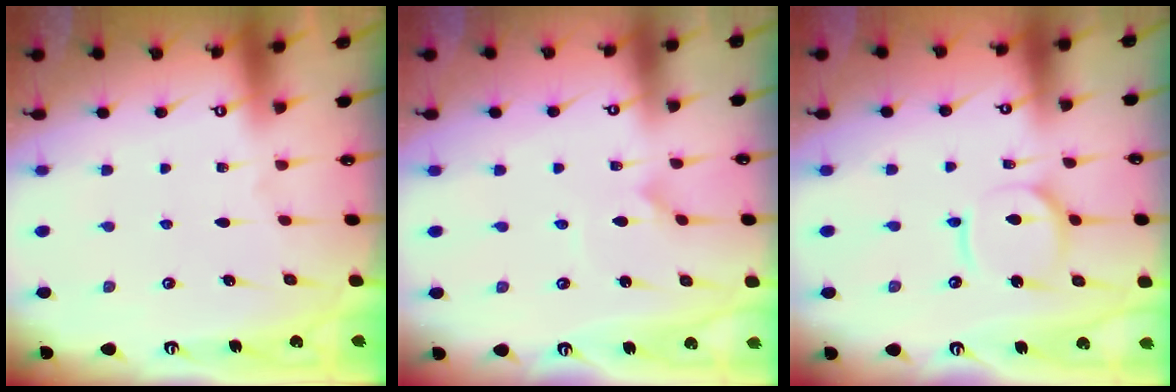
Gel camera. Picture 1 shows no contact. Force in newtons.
{"total": 1.2, "press": 1.2, "slide": 0.1}
{"total": 9.0, "press": 9.0, "slide": 0.9}